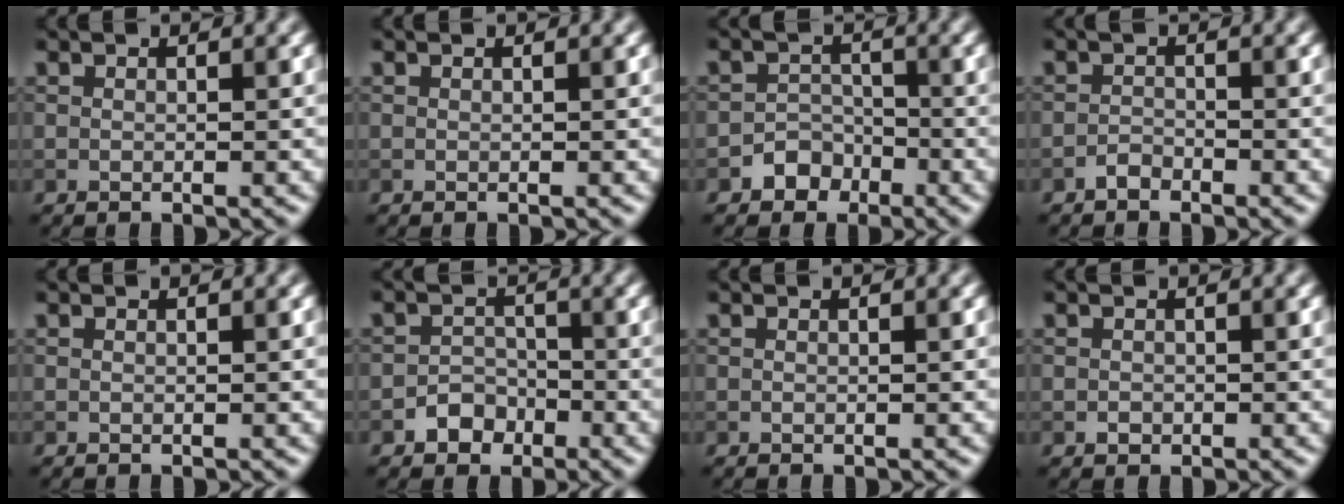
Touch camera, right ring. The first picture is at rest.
{"total": 0.0}
{"total": 2.5, "force": [-1.5, 2.0, 0.4], "torque": [0.019, 0.011, -0.028]}
{"total": 1.1, "force": [-0.9, 0.5, 0.3], "torque": [-0.003, 0.003, -0.019]}
{"total": 0.0}
{"total": 2.2, "force": [-1.2, 1.8, 0.5], "torque": [0.005, 0.005, -0.022]}
{"total": 0.0}
{"total": 0.7, "force": [-0.2, 0.6, 0.2], "torque": [0.002, -0.004, -0.005]}